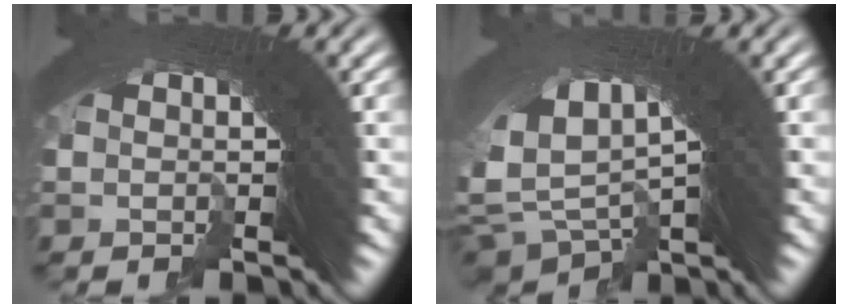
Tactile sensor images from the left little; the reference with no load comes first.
{"total": 10.6, "force": [2.5, 6.9, 7.7], "torque": [-0.154, 0.003, 0.044]}